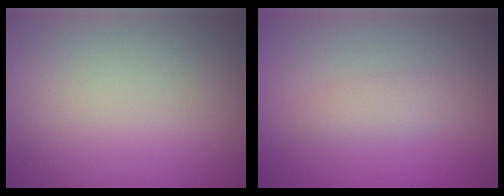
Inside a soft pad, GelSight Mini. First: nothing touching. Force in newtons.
{"total": 1.5, "press": 1.5, "slide": 0.0}